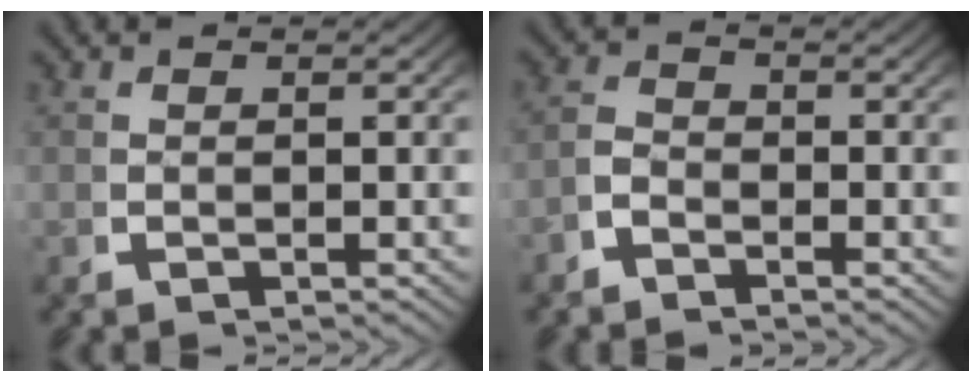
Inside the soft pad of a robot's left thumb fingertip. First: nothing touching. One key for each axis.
{"total": 1.7, "fx": -1.2, "fy": 1.1, "fz": 0.5, "tx": -0.007, "ty": -0.006, "tz": -0.027}